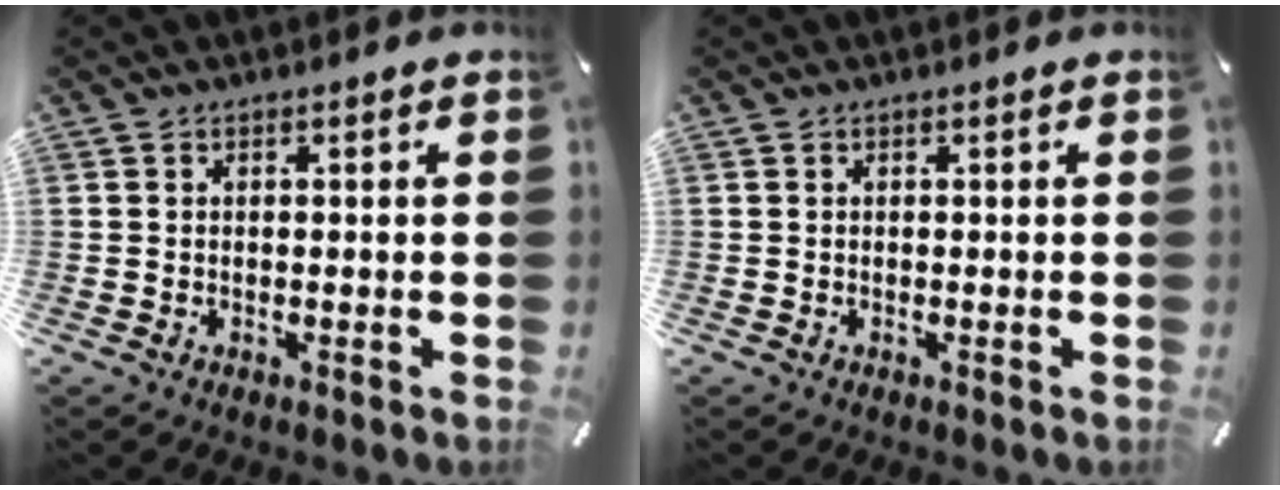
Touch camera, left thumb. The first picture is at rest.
{"total": 0.0}